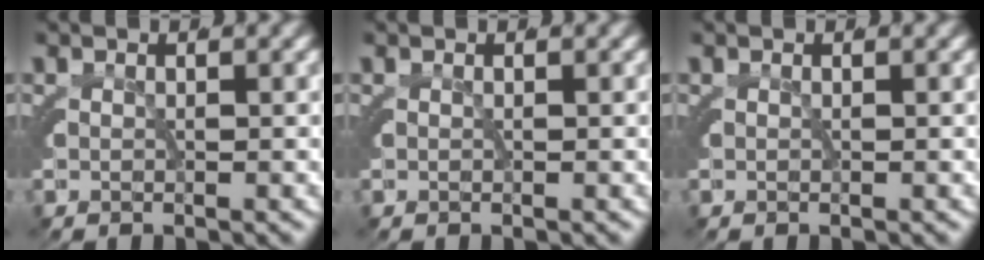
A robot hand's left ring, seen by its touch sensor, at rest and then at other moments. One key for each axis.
{"total": 0.0}
{"total": 0.0}